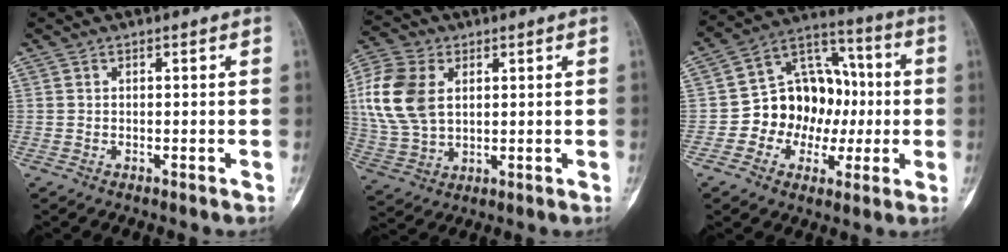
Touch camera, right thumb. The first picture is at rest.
{"total": 13.2, "force": [2.8, 8.9, 9.4], "torque": [-0.203, 0.000, 0.057]}
{"total": 15.4, "force": [-1.3, 12.4, 9.2], "torque": [-0.088, 0.040, -0.022]}